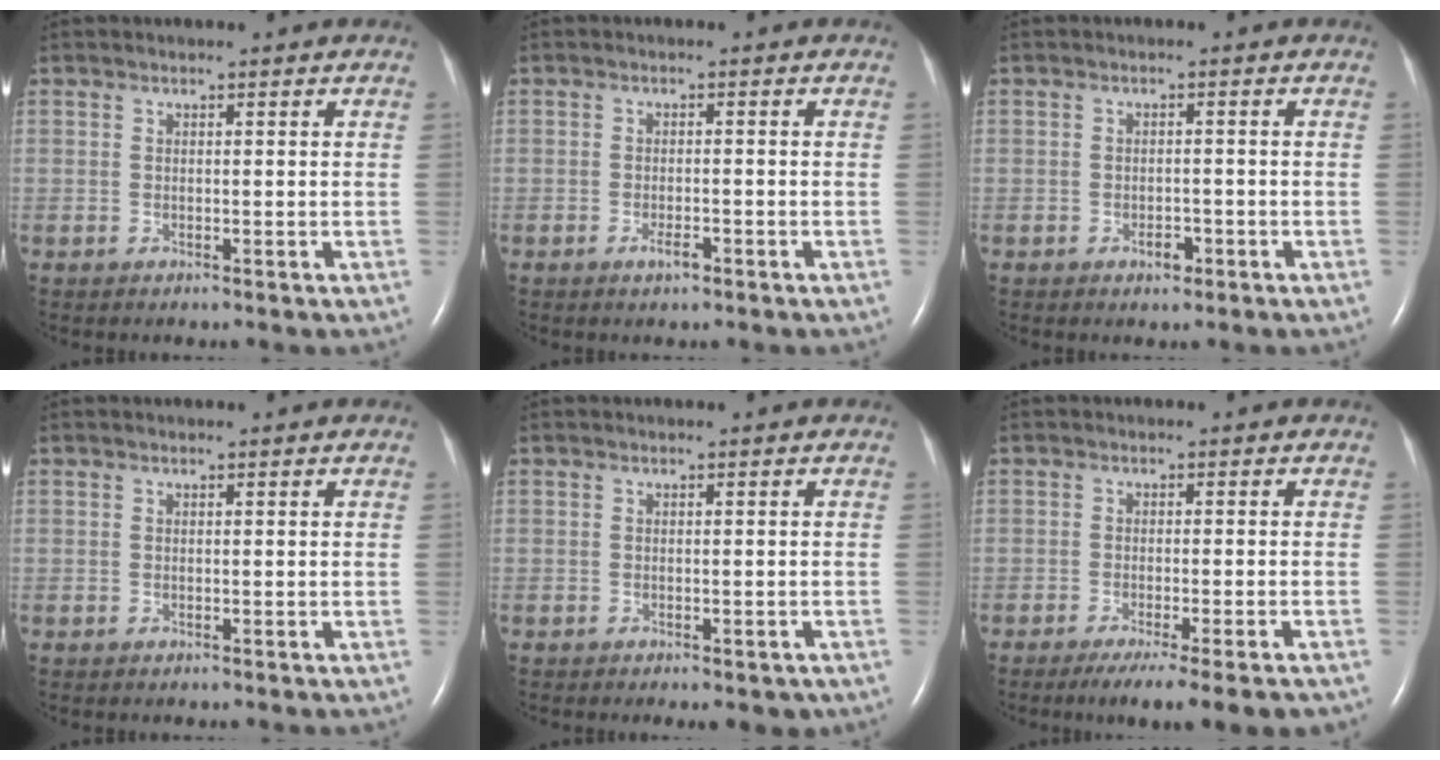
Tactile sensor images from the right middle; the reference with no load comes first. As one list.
[{"total": 1.8, "force": [-1.1, 0.5, 1.3], "torque": [-0.027, -0.001, -0.016]}, {"total": 1.8, "force": [-1.1, 1.0, 1.1], "torque": [-0.018, 0.002, -0.011]}, {"total": 0.0}, {"total": 2.9, "force": [-2.0, 1.3, 1.8], "torque": [-0.019, -0.006, -0.018]}, {"total": 9.8, "force": [-7.6, 0.3, 6.2], "torque": [-0.073, -0.020, -0.110]}]